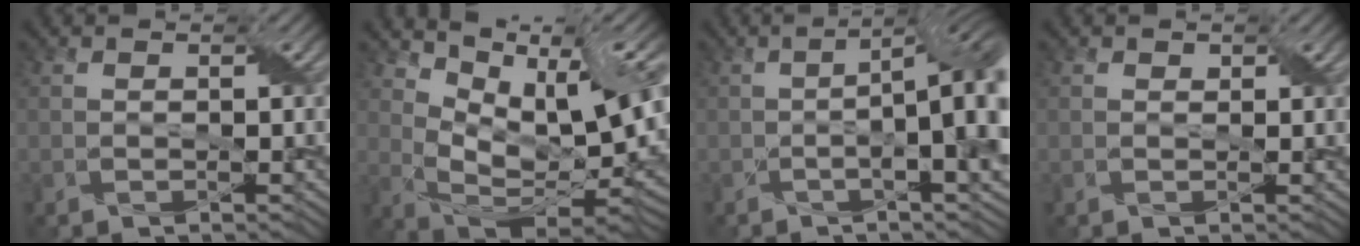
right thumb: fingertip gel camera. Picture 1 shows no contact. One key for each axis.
{"total": 14.1, "fx": 5.6, "fy": 5.8, "fz": 11.5, "tx": -0.202, "ty": -0.004, "tz": 0.109}
{"total": 12.5, "fx": -0.9, "fy": 3.9, "fz": 11.9, "tx": -0.159, "ty": -0.003, "tz": -0.018}
{"total": 0.6, "fx": 0.4, "fy": 0.3, "fz": 0.1, "tx": -0.003, "ty": -0.001, "tz": 0.007}